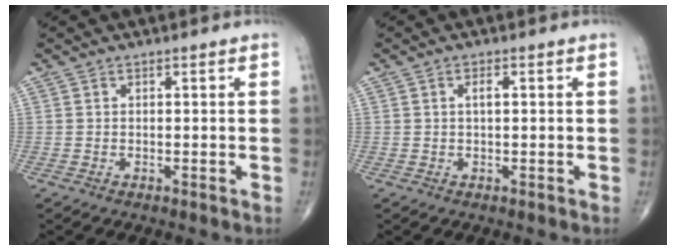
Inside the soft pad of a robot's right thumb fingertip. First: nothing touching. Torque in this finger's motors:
{"motor_torque": [-0.42, 0.20, 0.18, 0.17, 0.00]}